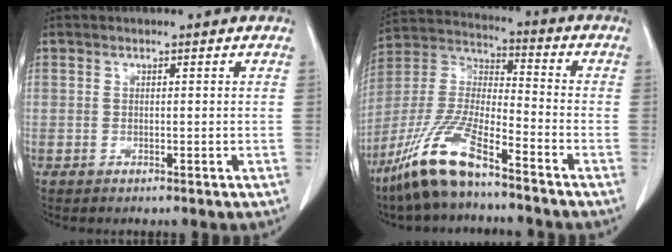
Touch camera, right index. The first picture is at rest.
{"total": 13.3, "force": [-9.6, 2.2, 9.0], "torque": [-0.200, -0.013, -0.187]}